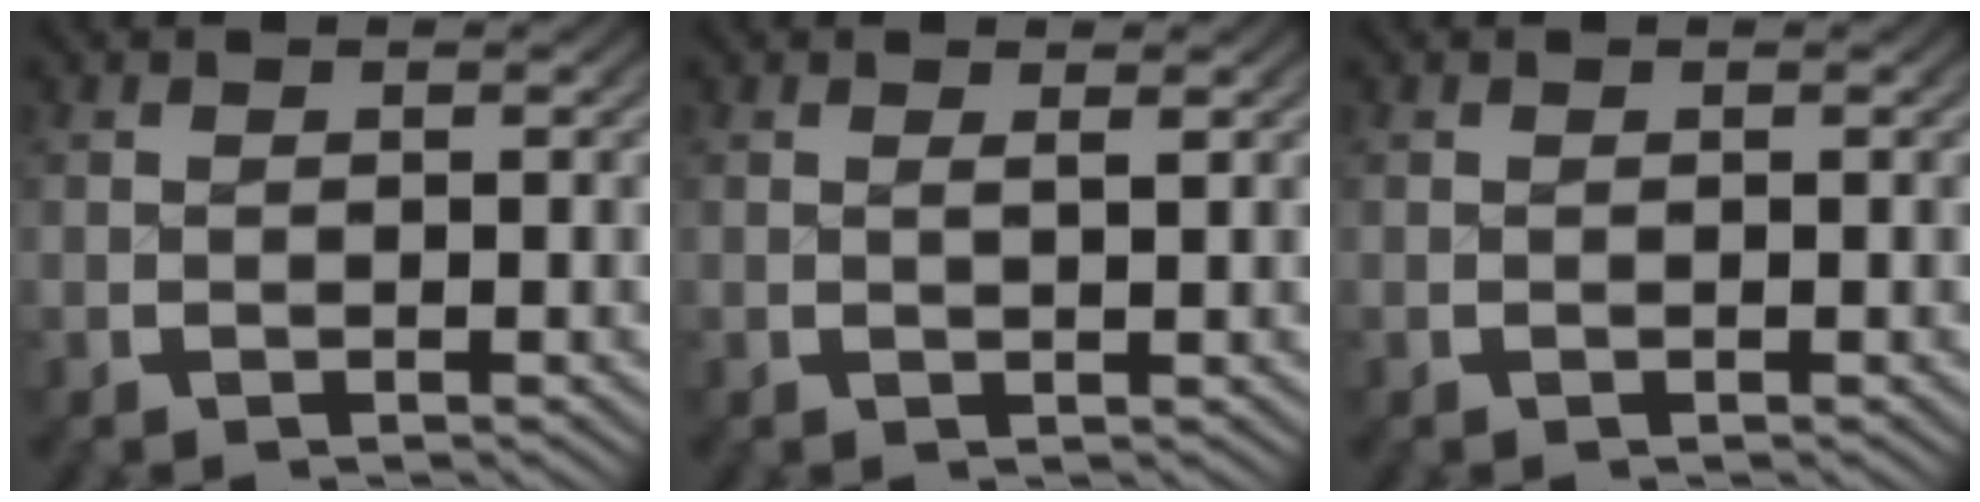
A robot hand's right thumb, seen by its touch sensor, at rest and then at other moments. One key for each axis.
{"total": 0.9, "fx": 0.6, "fy": -0.1, "fz": 0.7, "tx": -0.010, "ty": -0.001, "tz": 0.010}
{"total": 0.0}